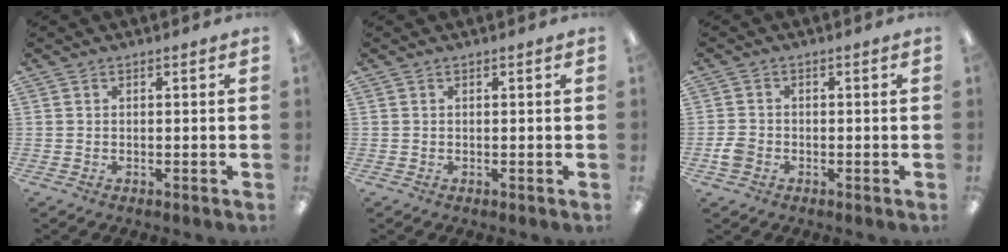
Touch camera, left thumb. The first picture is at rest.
{"total": 0.0}
{"total": 2.9, "force": [-1.0, 2.3, 1.5], "torque": [-0.022, 0.007, -0.018]}